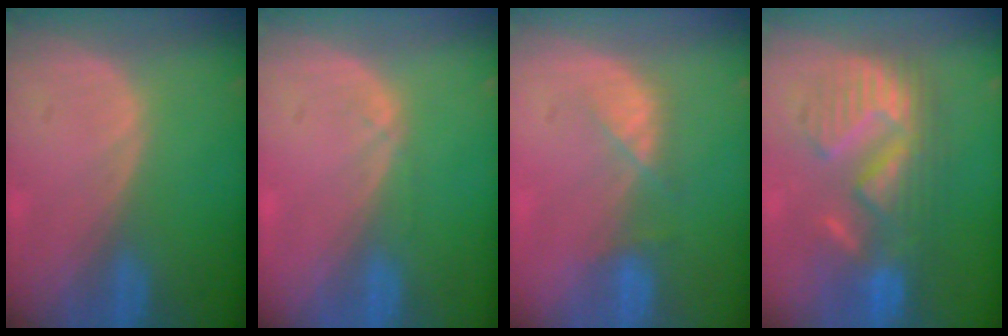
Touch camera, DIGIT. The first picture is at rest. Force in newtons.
{"total": 0.9, "press": 0.8, "slide": 0.2}
{"total": 3.3, "press": 3.2, "slide": 0.7}
{"total": 9.9, "press": 9.9, "slide": 0.5}